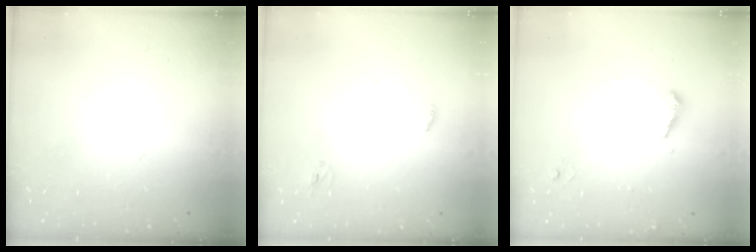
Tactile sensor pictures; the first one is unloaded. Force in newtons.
{"total": 2.8, "press": 2.8, "slide": 0.2}
{"total": 5.0, "press": 4.9, "slide": 0.6}